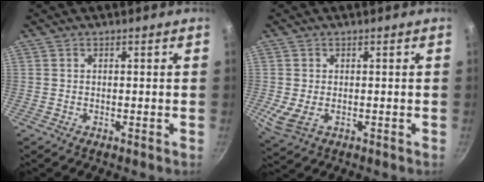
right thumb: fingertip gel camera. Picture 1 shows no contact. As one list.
[{"total": 4.8, "force": [-0.8, 3.1, 3.5], "torque": [-0.068, -0.014, -0.010]}]